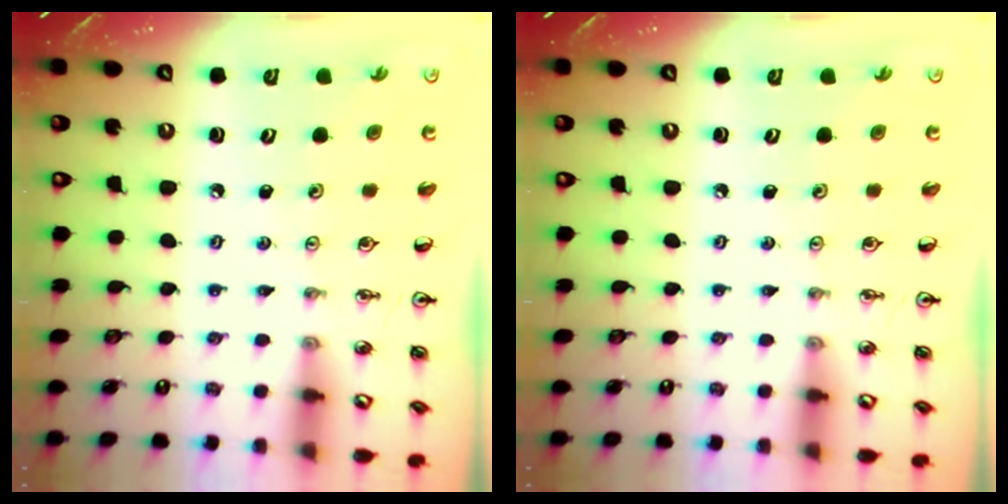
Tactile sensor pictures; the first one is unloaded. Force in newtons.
{"total": 0.0}